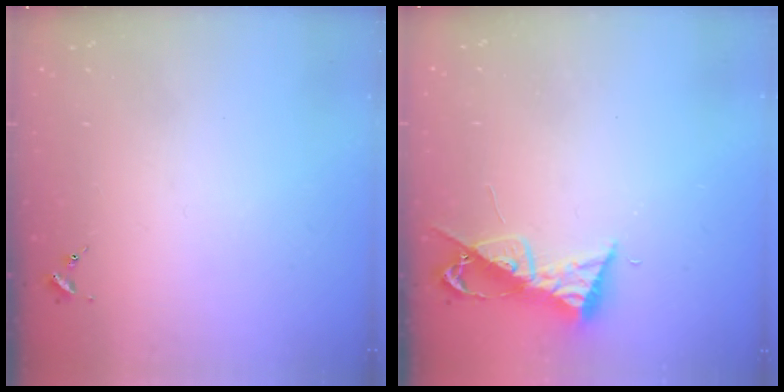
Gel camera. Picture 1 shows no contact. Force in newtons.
{"total": 9.2, "press": 9.2, "slide": 0.5}